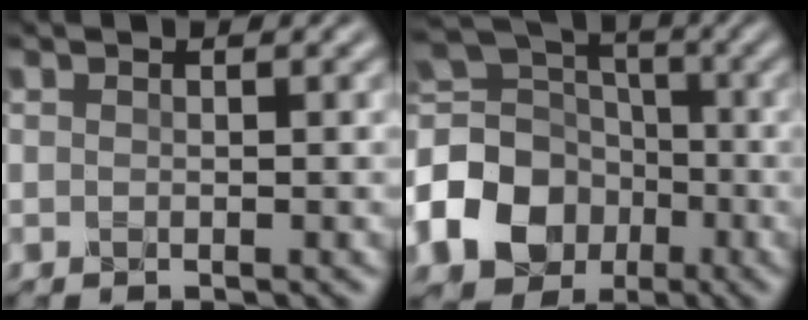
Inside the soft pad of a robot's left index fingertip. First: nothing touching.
{"total": 12.2, "force": [-4.0, 10.1, 5.7], "torque": [-0.143, -0.022, -0.090]}